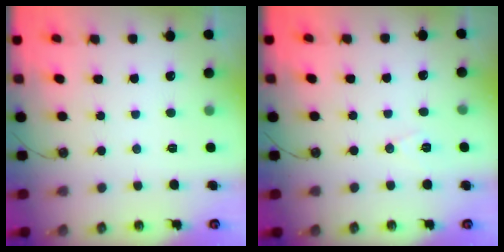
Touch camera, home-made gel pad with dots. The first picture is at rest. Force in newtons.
{"total": 7.1, "press": 5.5, "slide": 4.5}